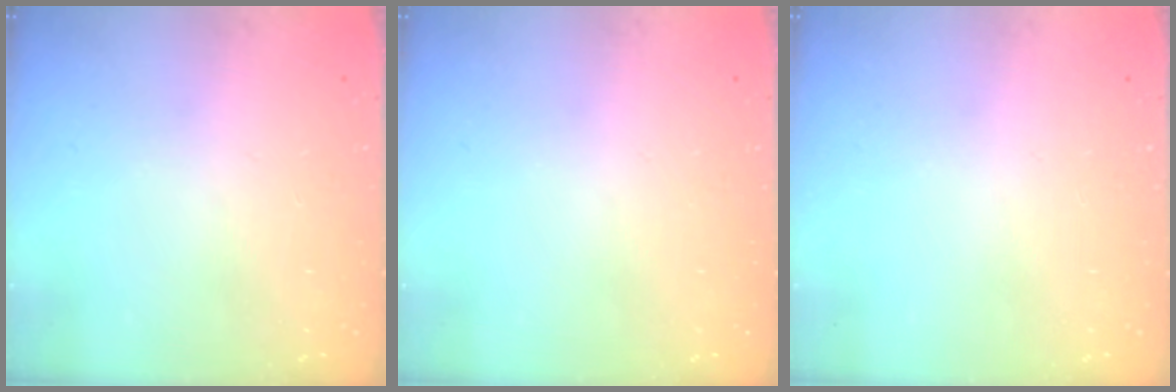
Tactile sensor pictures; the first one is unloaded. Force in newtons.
{"total": 0.0}
{"total": 0.0}